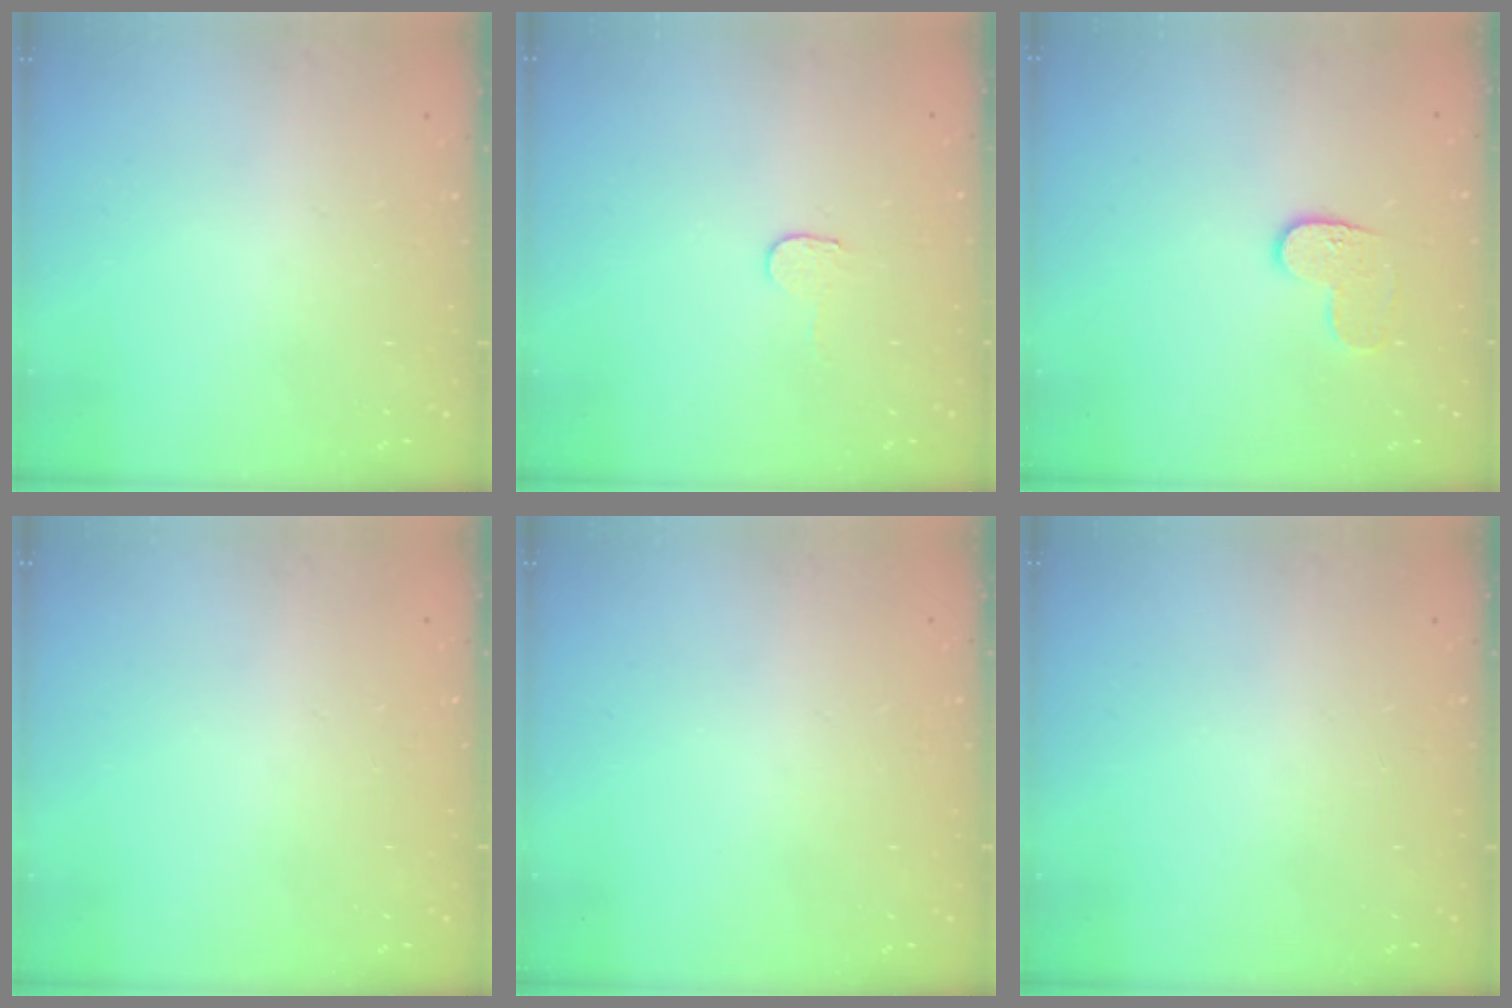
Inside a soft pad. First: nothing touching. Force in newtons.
{"total": 2.3, "press": 2.3, "slide": 0.2}
{"total": 6.8, "press": 6.8, "slide": 0.1}
{"total": 0.0}
{"total": 0.0}
{"total": 0.0}